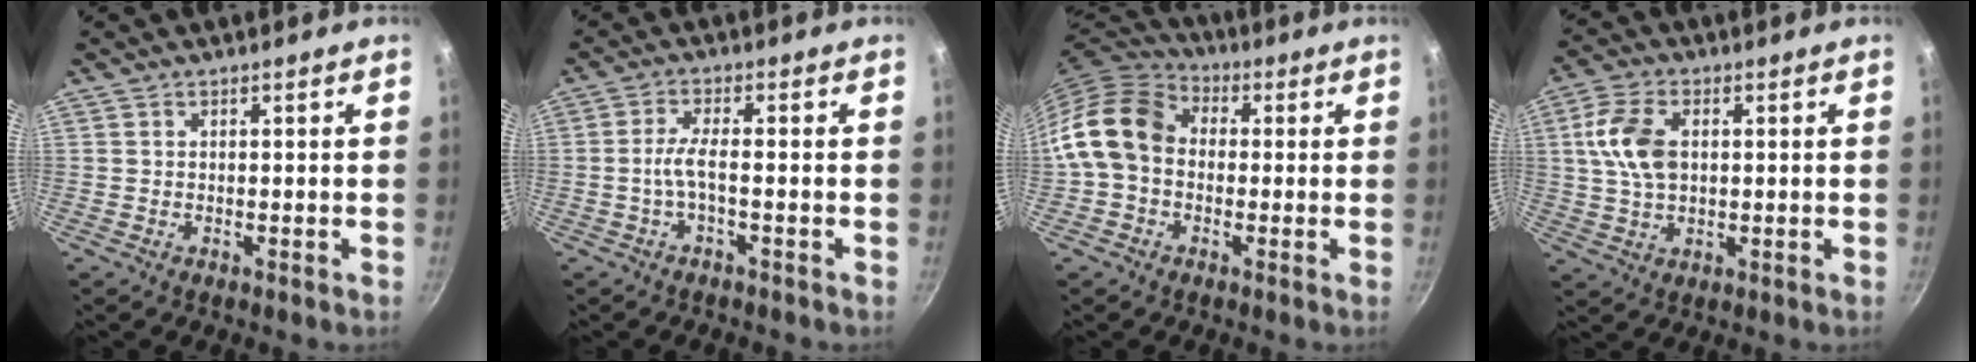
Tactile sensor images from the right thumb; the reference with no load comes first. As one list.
[{"total": 3.6, "force": [-1.3, 0.6, 3.4], "torque": [-0.079, 0.014, -0.031]}, {"total": 13.1, "force": [-0.3, 10.3, 8.2], "torque": [-0.129, 0.031, -0.026]}, {"total": 9.6, "force": [1.7, 6.0, 7.3], "torque": [-0.134, 0.009, 0.028]}]